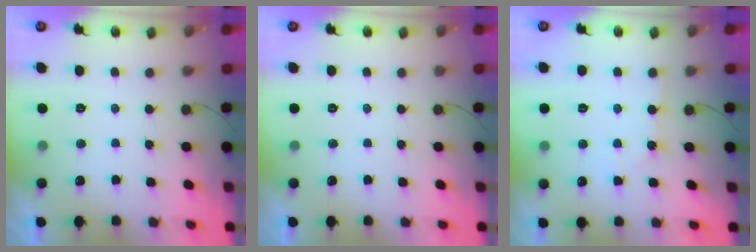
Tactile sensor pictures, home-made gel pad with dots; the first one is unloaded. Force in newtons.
{"total": 0.0}
{"total": 4.2, "press": 4.2, "slide": 0.5}